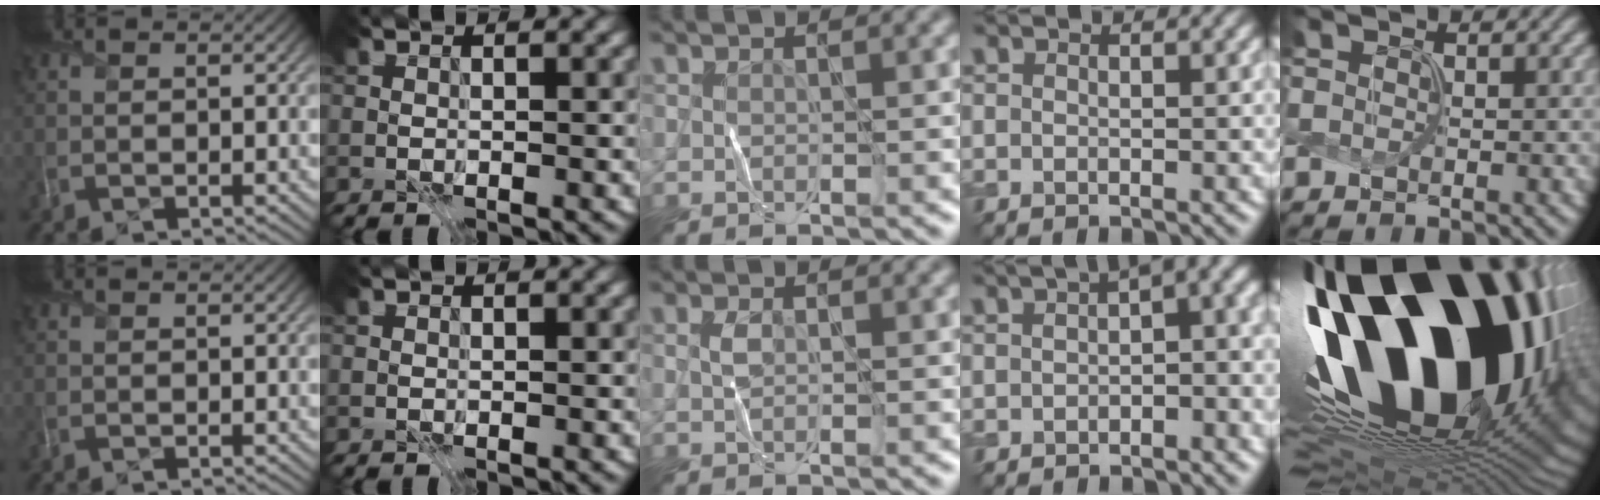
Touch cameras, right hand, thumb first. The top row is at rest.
{"middle": {"total": 0.9, "force": [0.1, 0.4, 0.8], "torque": [-0.019, 0.000, 0.000]}, "ring": {"total": 5.9, "force": [1.0, 2.4, 5.3], "torque": [-0.050, 0.017, 0.008]}, "little": {"total": 22.8, "force": [5.0, 12.7, 18.3], "torque": [-0.314, -0.037, 0.100]}}